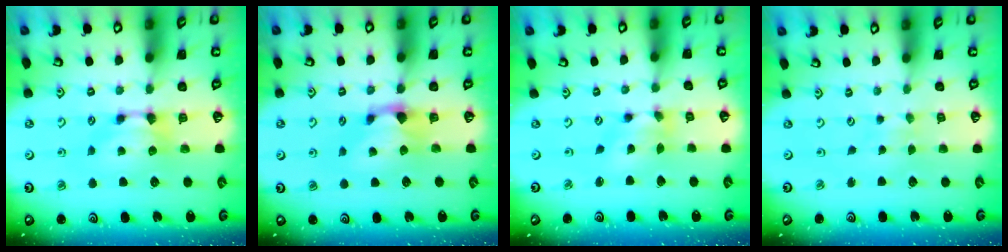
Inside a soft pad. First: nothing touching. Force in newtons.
{"total": 1.3, "press": 0.4, "slide": 1.2}
{"total": 2.9, "press": 2.4, "slide": 1.6}
{"total": 4.7, "press": 4.7, "slide": 0.1}